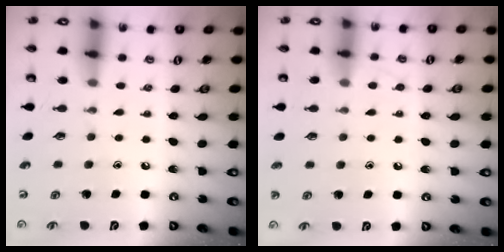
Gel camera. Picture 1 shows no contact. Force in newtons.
{"total": 4.4, "press": 4.4, "slide": 0.5}